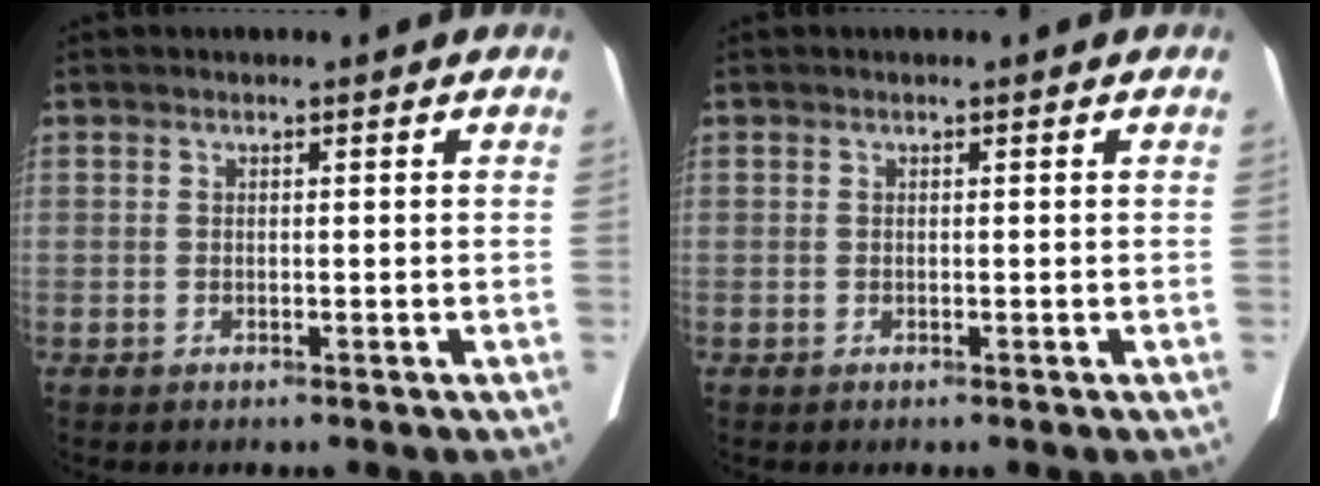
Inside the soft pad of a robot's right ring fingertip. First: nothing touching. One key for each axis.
{"total": 0.0}